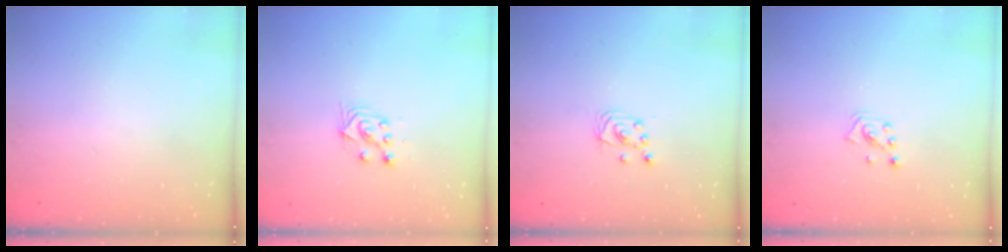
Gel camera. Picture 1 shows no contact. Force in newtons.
{"total": 4.9, "press": 4.8, "slide": 1.0}
{"total": 2.4, "press": 2.4, "slide": 0.2}
{"total": 2.6, "press": 2.6, "slide": 0.5}